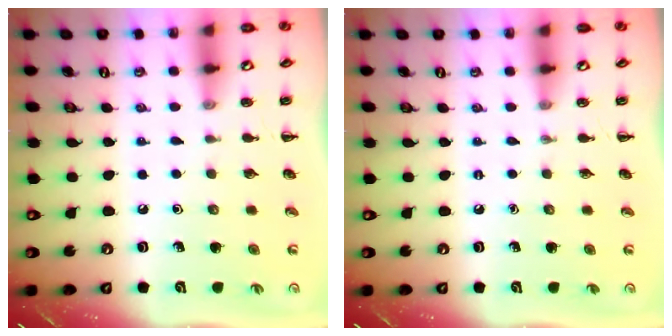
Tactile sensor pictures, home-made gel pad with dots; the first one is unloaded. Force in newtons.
{"total": 0.0}